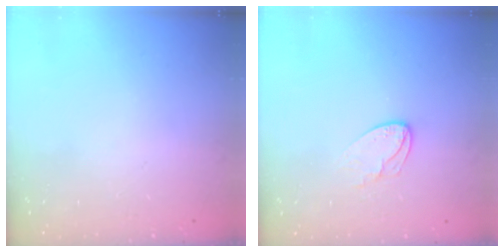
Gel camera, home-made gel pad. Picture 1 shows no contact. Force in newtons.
{"total": 5.0, "press": 5.0, "slide": 0.4}